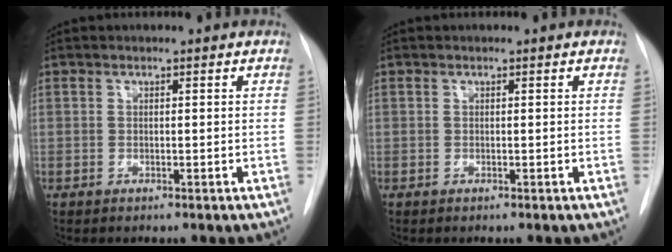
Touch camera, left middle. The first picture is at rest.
{"total": 0.0}